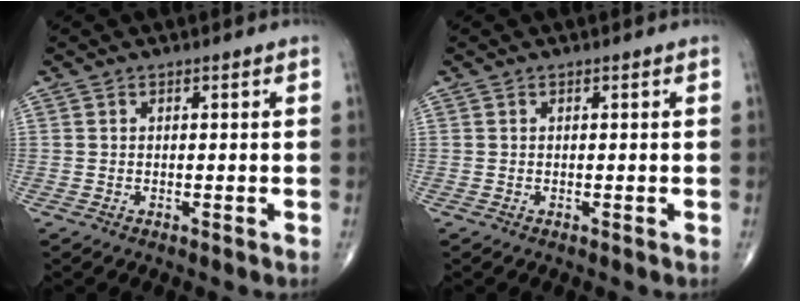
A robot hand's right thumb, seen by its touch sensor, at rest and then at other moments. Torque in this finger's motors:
{"motor_torque": [0.00, 0.00, 0.00, 0.00, 0.00]}